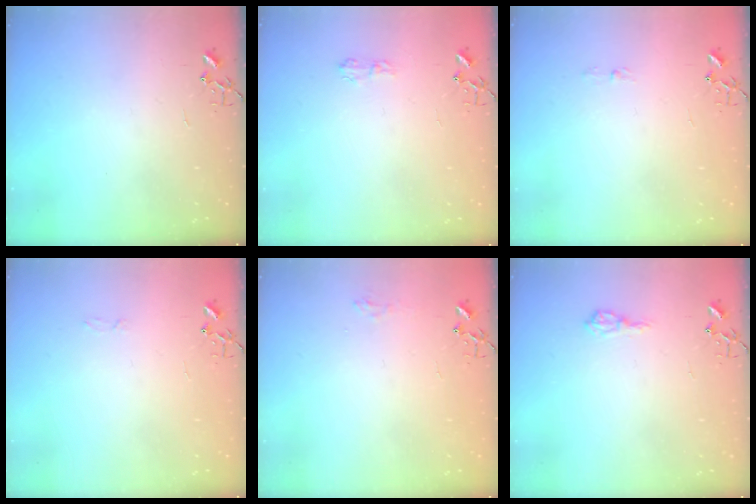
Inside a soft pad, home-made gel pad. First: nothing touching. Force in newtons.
{"total": 4.1, "press": 4.1, "slide": 0.6}
{"total": 2.9, "press": 2.9, "slide": 0.4}
{"total": 3.3, "press": 3.2, "slide": 0.6}
{"total": 7.3, "press": 7.3, "slide": 0.6}
{"total": 8.5, "press": 8.5, "slide": 0.8}